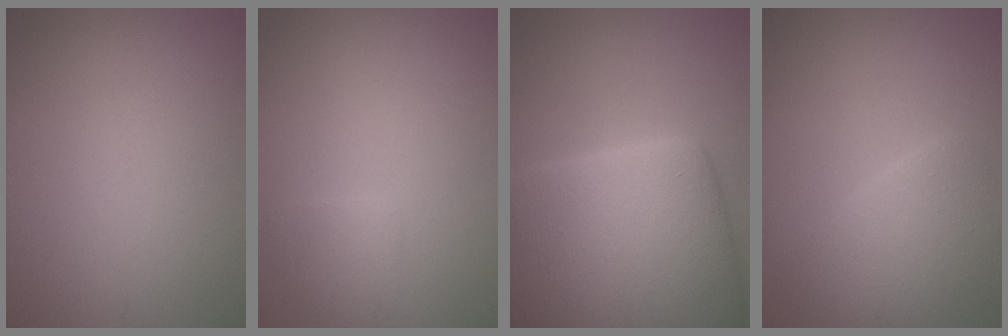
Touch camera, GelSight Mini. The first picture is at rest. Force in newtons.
{"total": 1.6, "press": 1.6, "slide": 0.1}
{"total": 16.2, "press": 16.1, "slide": 1.5}
{"total": 4.3, "press": 4.3, "slide": 0.5}